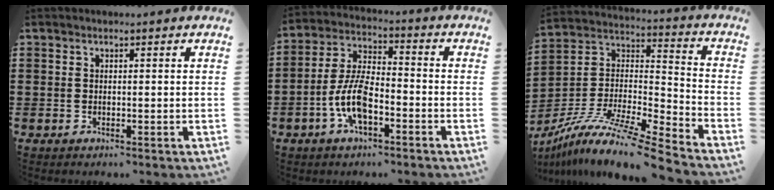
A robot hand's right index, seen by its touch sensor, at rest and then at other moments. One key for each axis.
{"total": 8.2, "fx": -3.3, "fy": 3.7, "fz": 6.5, "tx": -0.158, "ty": -0.001, "tz": -0.069}
{"total": 12.1, "fx": -10.0, "fy": 0.5, "fz": 6.8, "tx": -0.132, "ty": 0.004, "tz": -0.197}